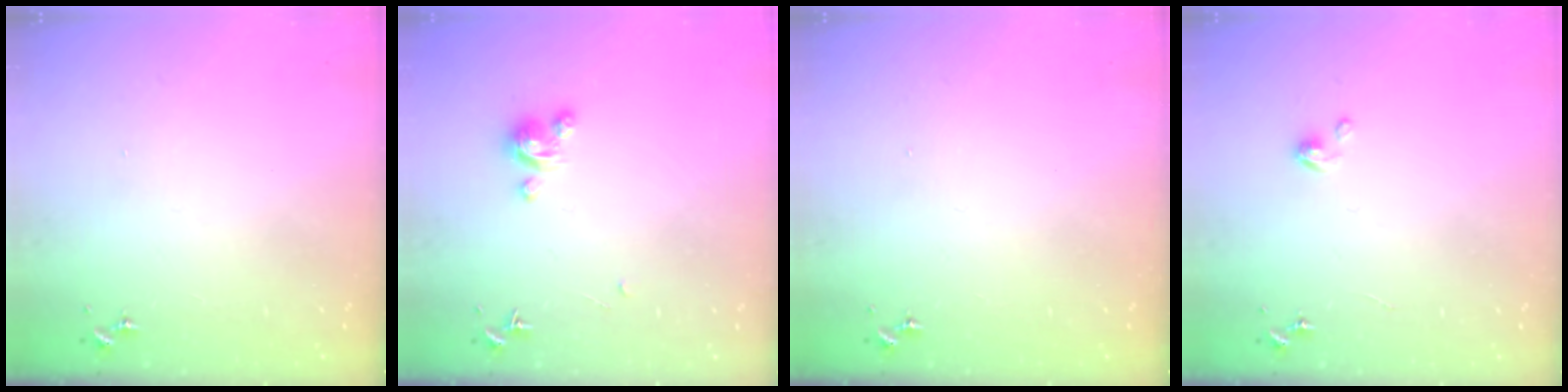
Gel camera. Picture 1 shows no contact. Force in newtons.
{"total": 3.9, "press": 3.9, "slide": 0.2}
{"total": 0.0}
{"total": 2.7, "press": 2.7, "slide": 0.2}